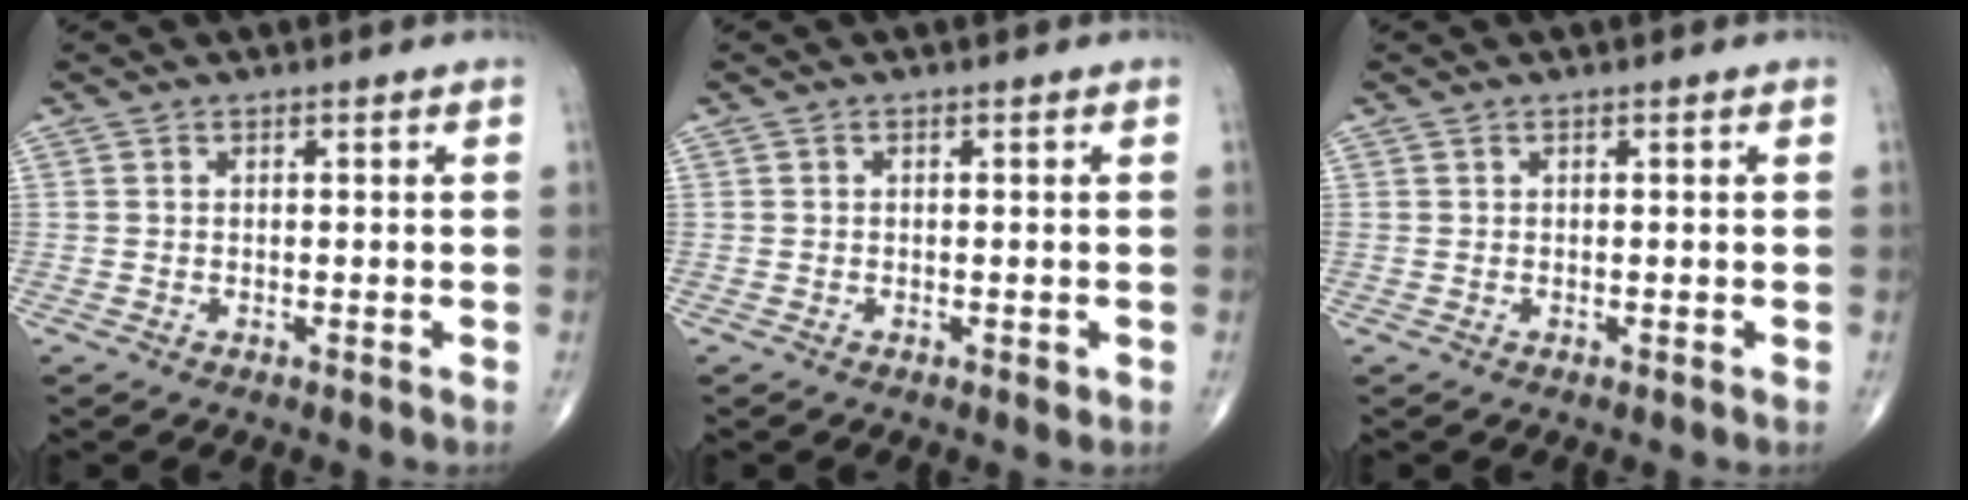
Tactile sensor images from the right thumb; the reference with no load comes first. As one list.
[{"total": 0.9, "force": [-0.3, 0.5, 0.7], "torque": [-0.007, -0.001, -0.005]}, {"total": 0.0}]